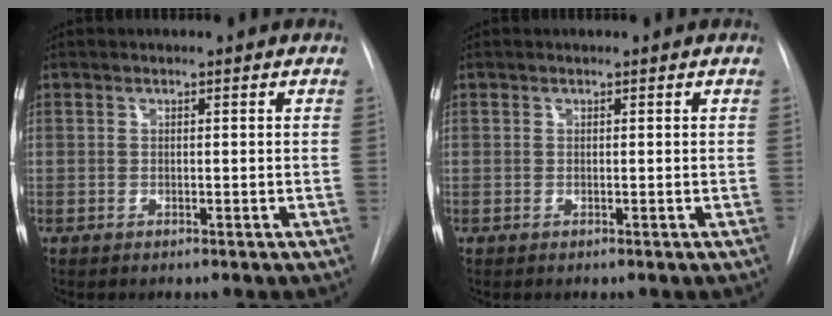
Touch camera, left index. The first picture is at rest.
{"total": 0.0}